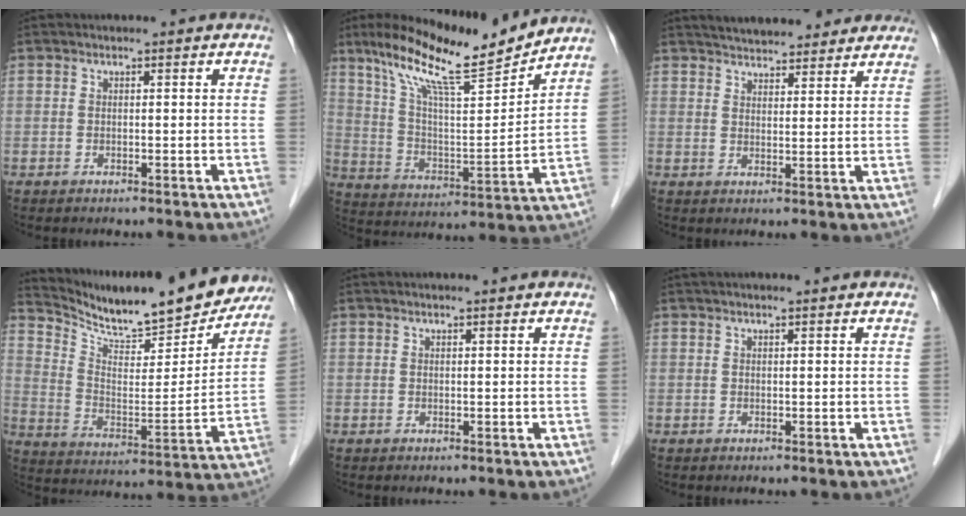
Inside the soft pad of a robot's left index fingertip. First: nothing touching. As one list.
[{"total": 16.9, "force": [14.0, 0.8, 9.6], "torque": [-0.167, -0.003, 0.236]}, {"total": 12.8, "force": [11.5, 3.3, 4.5], "torque": [-0.051, 0.029, 0.151]}, {"total": 21.4, "force": [19.5, 3.9, 7.8], "torque": [-0.134, -0.035, 0.287]}, {"total": 1.9, "force": [1.6, 0.1, 0.9], "torque": [-0.010, 0.025, 0.025]}, {"total": 3.6, "force": [3.1, 0.2, 1.9], "torque": [-0.023, 0.035, 0.043]}]